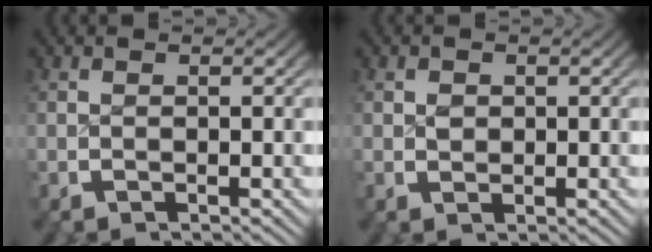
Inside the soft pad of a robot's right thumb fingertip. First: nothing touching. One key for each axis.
{"total": 1.1, "fx": 0.3, "fy": 0.9, "fz": 0.5, "tx": -0.011, "ty": -0.009, "tz": 0.010}